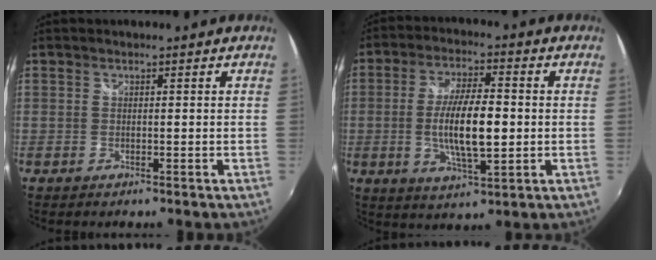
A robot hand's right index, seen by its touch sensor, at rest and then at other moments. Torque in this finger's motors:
{"motor_torque": [1.81, -0.26, 0.94, 0.21]}